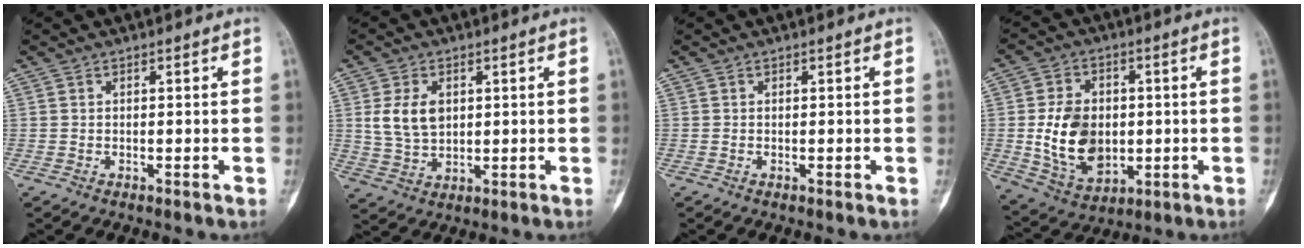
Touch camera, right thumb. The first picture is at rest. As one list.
[{"total": 7.7, "force": [1.7, 5.3, 5.3], "torque": [-0.086, -0.006, 0.041]}, {"total": 0.0}, {"total": 14.2, "force": [-0.5, 10.3, 9.8], "torque": [-0.141, -0.004, 0.007]}]